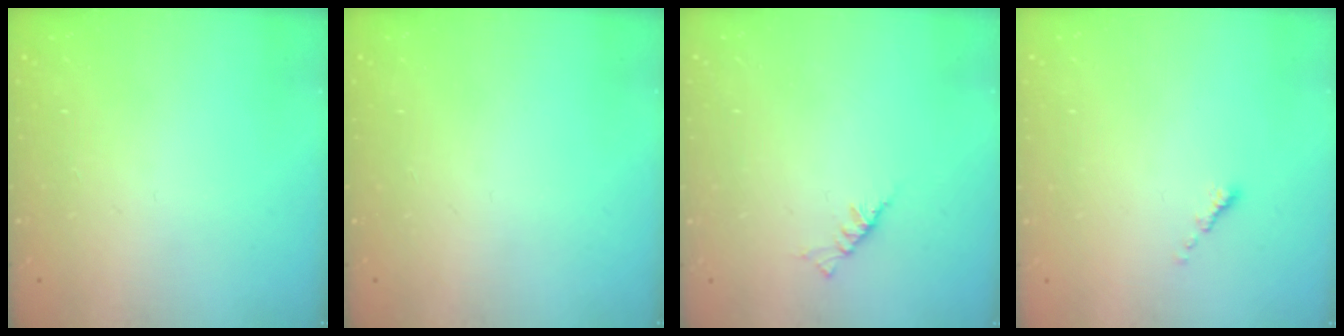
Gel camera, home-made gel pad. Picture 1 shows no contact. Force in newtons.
{"total": 0.0}
{"total": 2.3, "press": 2.2, "slide": 0.5}
{"total": 0.6, "press": 0.5, "slide": 0.2}